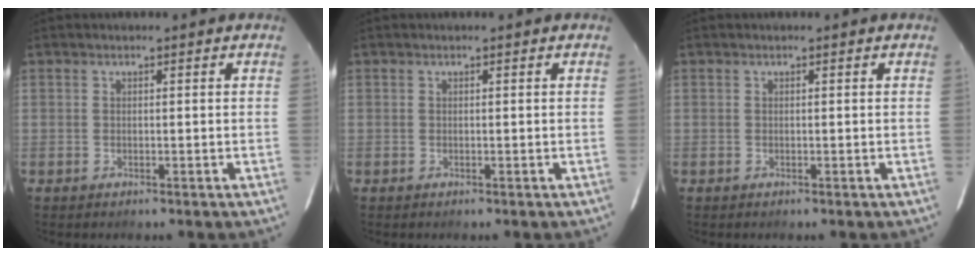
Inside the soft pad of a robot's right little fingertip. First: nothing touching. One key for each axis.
{"total": 0.0}
{"total": 0.0}